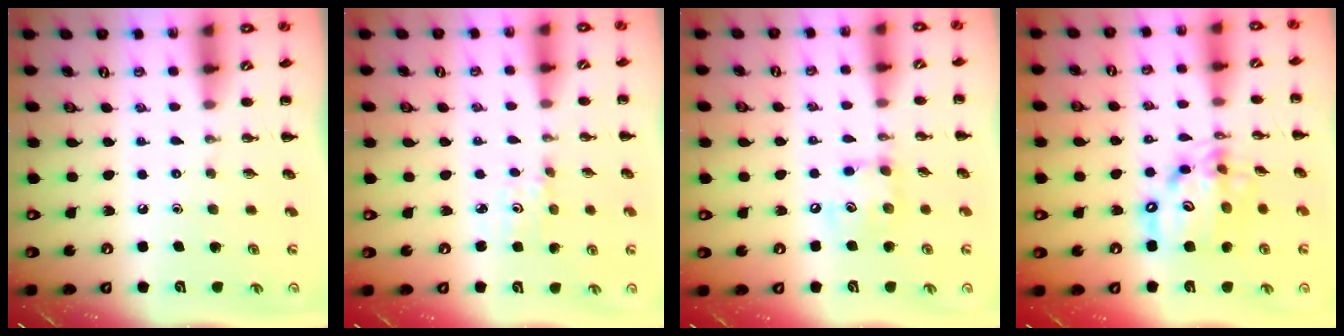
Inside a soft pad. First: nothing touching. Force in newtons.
{"total": 2.7, "press": 2.6, "slide": 0.8}
{"total": 8.2, "press": 8.2, "slide": 0.9}
{"total": 14.8, "press": 14.4, "slide": 3.5}